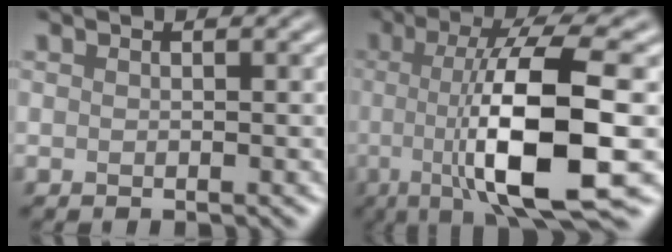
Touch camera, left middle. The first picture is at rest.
{"total": 12.3, "force": [-1.4, 3.0, 11.9], "torque": [-0.170, -0.003, -0.028]}